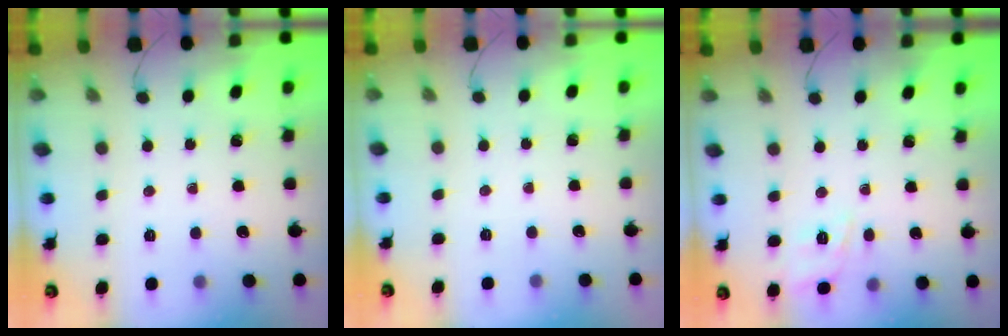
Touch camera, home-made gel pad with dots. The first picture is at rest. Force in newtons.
{"total": 2.5, "press": 2.4, "slide": 0.5}
{"total": 2.8, "press": 2.2, "slide": 1.7}